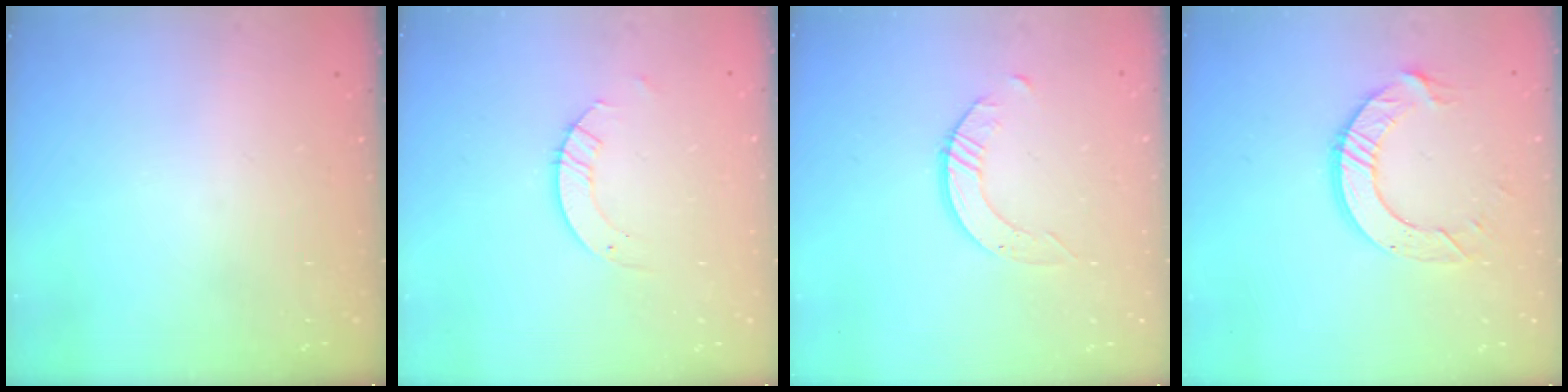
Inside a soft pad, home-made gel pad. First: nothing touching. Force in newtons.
{"total": 3.7, "press": 3.7, "slide": 0.2}
{"total": 3.1, "press": 3.1, "slide": 0.3}
{"total": 9.7, "press": 9.7, "slide": 0.8}